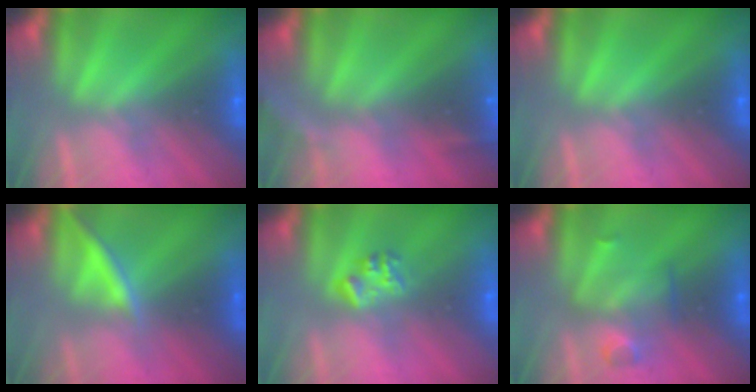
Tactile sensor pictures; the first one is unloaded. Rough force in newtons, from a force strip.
{"total": 5.8}
{"total": 0.0}
{"total": 2.2}
{"total": 2.3}
{"total": 2.9}